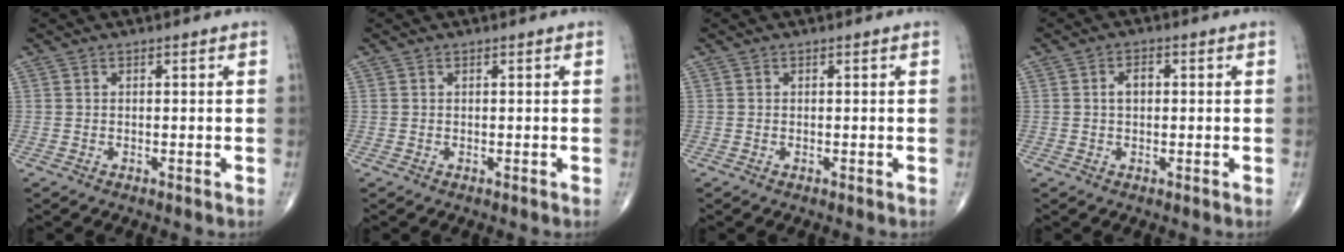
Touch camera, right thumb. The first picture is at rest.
{"total": 0.0}
{"total": 0.0}
{"total": 3.3, "force": [0.3, 1.9, 2.7], "torque": [-0.049, 0.010, 0.004]}